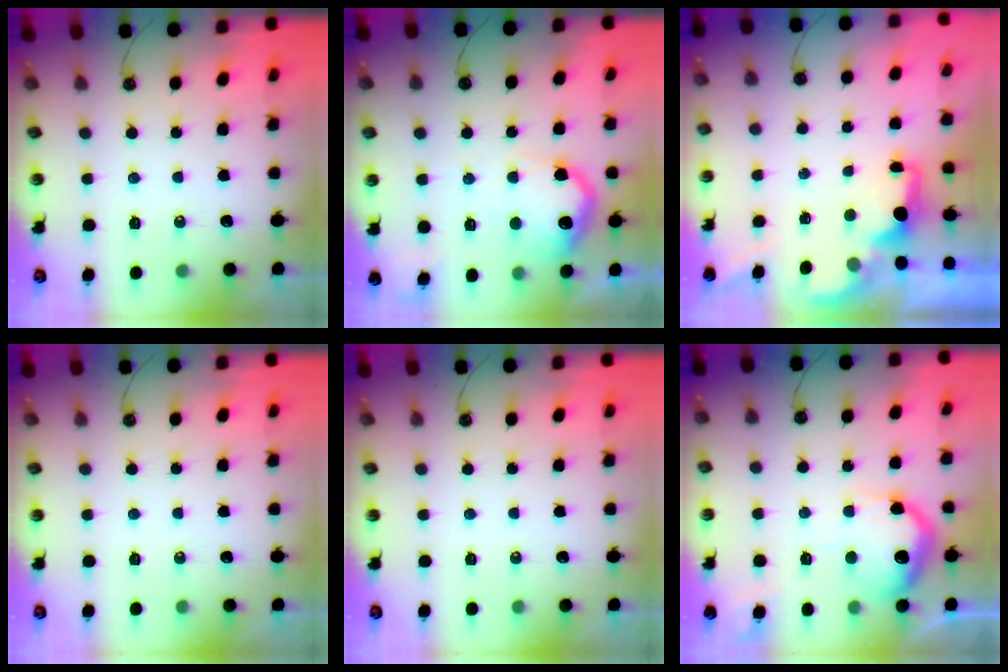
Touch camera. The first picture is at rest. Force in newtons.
{"total": 14.4, "press": 14.4, "slide": 1.0}
{"total": 1.9, "press": 1.8, "slide": 0.8}
{"total": 0.0}
{"total": 0.0}
{"total": 16.3, "press": 16.3, "slide": 1.0}